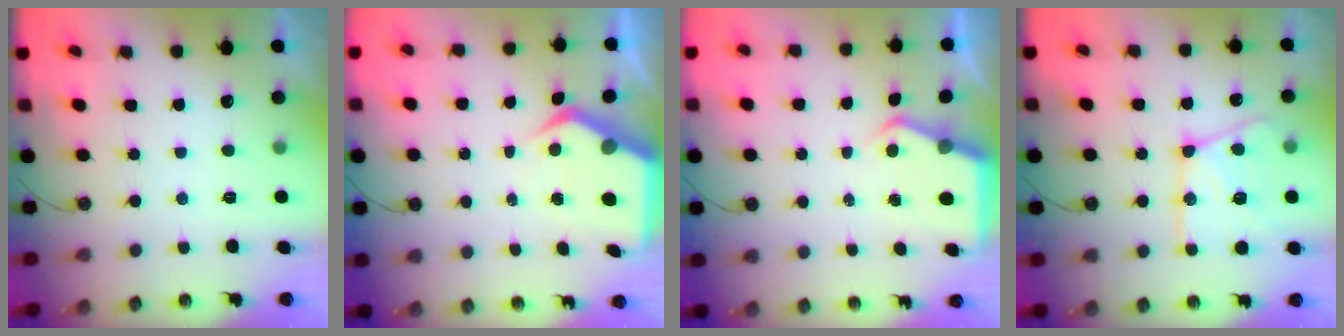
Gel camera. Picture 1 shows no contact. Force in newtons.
{"total": 7.5, "press": 7.4, "slide": 0.9}
{"total": 4.7, "press": 4.6, "slide": 0.7}
{"total": 18.4, "press": 18.4, "slide": 1.3}